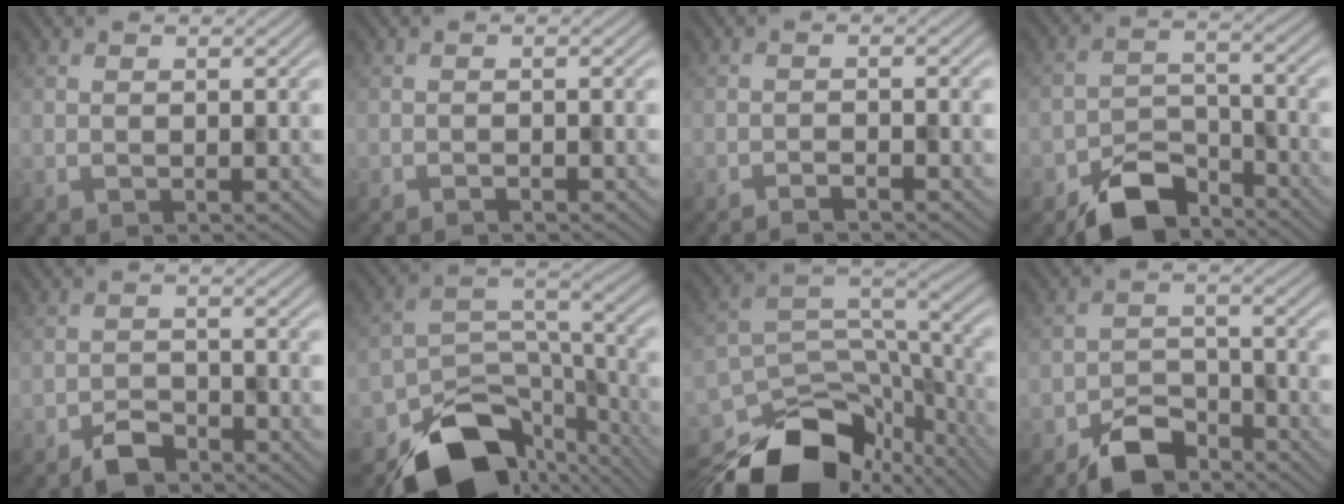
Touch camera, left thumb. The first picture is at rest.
{"total": 0.8, "force": [-0.7, 0.0, 0.4], "torque": [-0.007, 0.002, -0.014]}
{"total": 1.8, "force": [-1.6, 0.1, 0.9], "torque": [-0.015, 0.003, -0.032]}
{"total": 8.5, "force": [-6.4, 4.1, 3.9], "torque": [-0.064, -0.009, -0.122]}
{"total": 3.6, "force": [-2.9, 1.5, 1.5], "torque": [-0.025, 0.001, -0.062]}
{"total": 14.7, "force": [-10.4, 7.8, 6.8], "torque": [-0.123, -0.025, -0.159]}
{"total": 16.7, "force": [-12.1, 7.6, 8.6], "torque": [-0.199, -0.031, -0.179]}
{"total": 6.8, "force": [-5.2, 3.2, 3.0], "torque": [-0.049, -0.003, -0.106]}